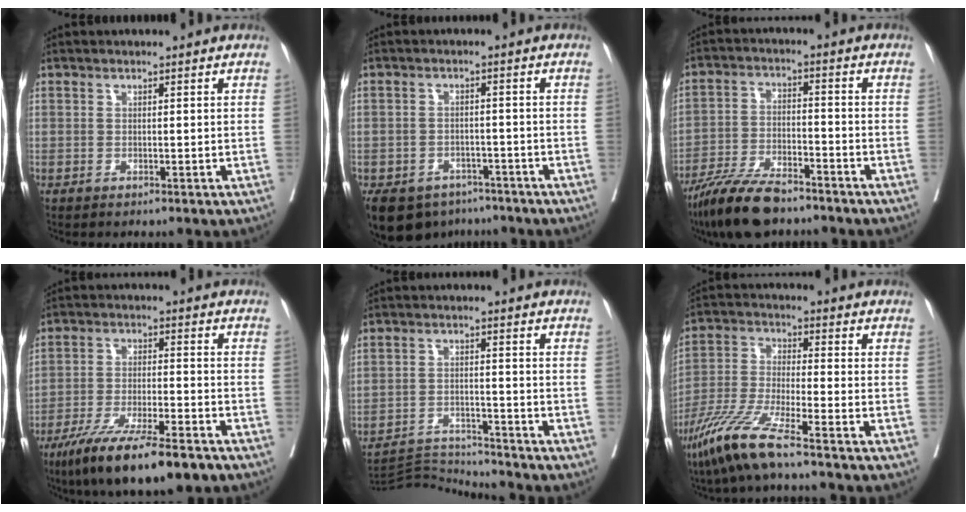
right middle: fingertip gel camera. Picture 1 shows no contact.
{"total": 11.3, "force": [-7.8, 7.4, 3.3], "torque": [-0.079, -0.004, -0.101]}
{"total": 10.6, "force": [-8.6, 2.5, 5.7], "torque": [-0.108, -0.021, -0.158]}
{"total": 14.9, "force": [-10.5, 2.4, 10.3], "torque": [-0.167, -0.037, -0.174]}
{"total": 6.9, "force": [-6.4, -2.1, -1.7], "torque": [0.024, -0.003, -0.116]}
{"total": 9.6, "force": [-6.7, -0.1, 6.8], "torque": [-0.147, -0.032, -0.140]}